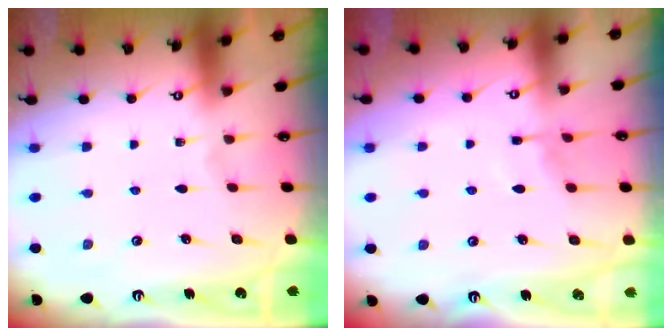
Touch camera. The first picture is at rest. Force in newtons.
{"total": 4.7, "press": 4.6, "slide": 0.6}